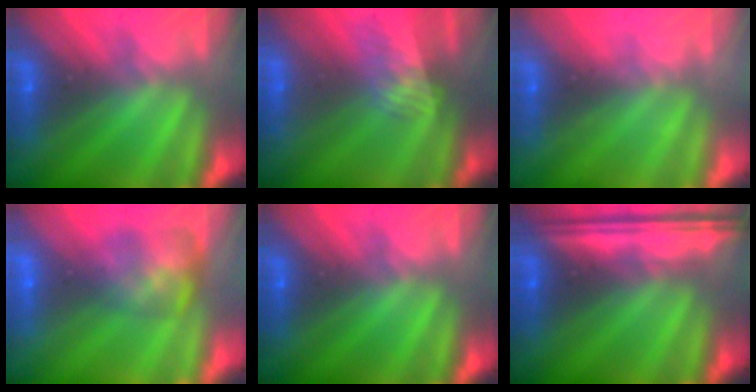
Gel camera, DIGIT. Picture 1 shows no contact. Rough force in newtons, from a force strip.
{"total": 3.4}
{"total": 1.9}
{"total": 7.1}
{"total": 0.0}
{"total": 6.7}